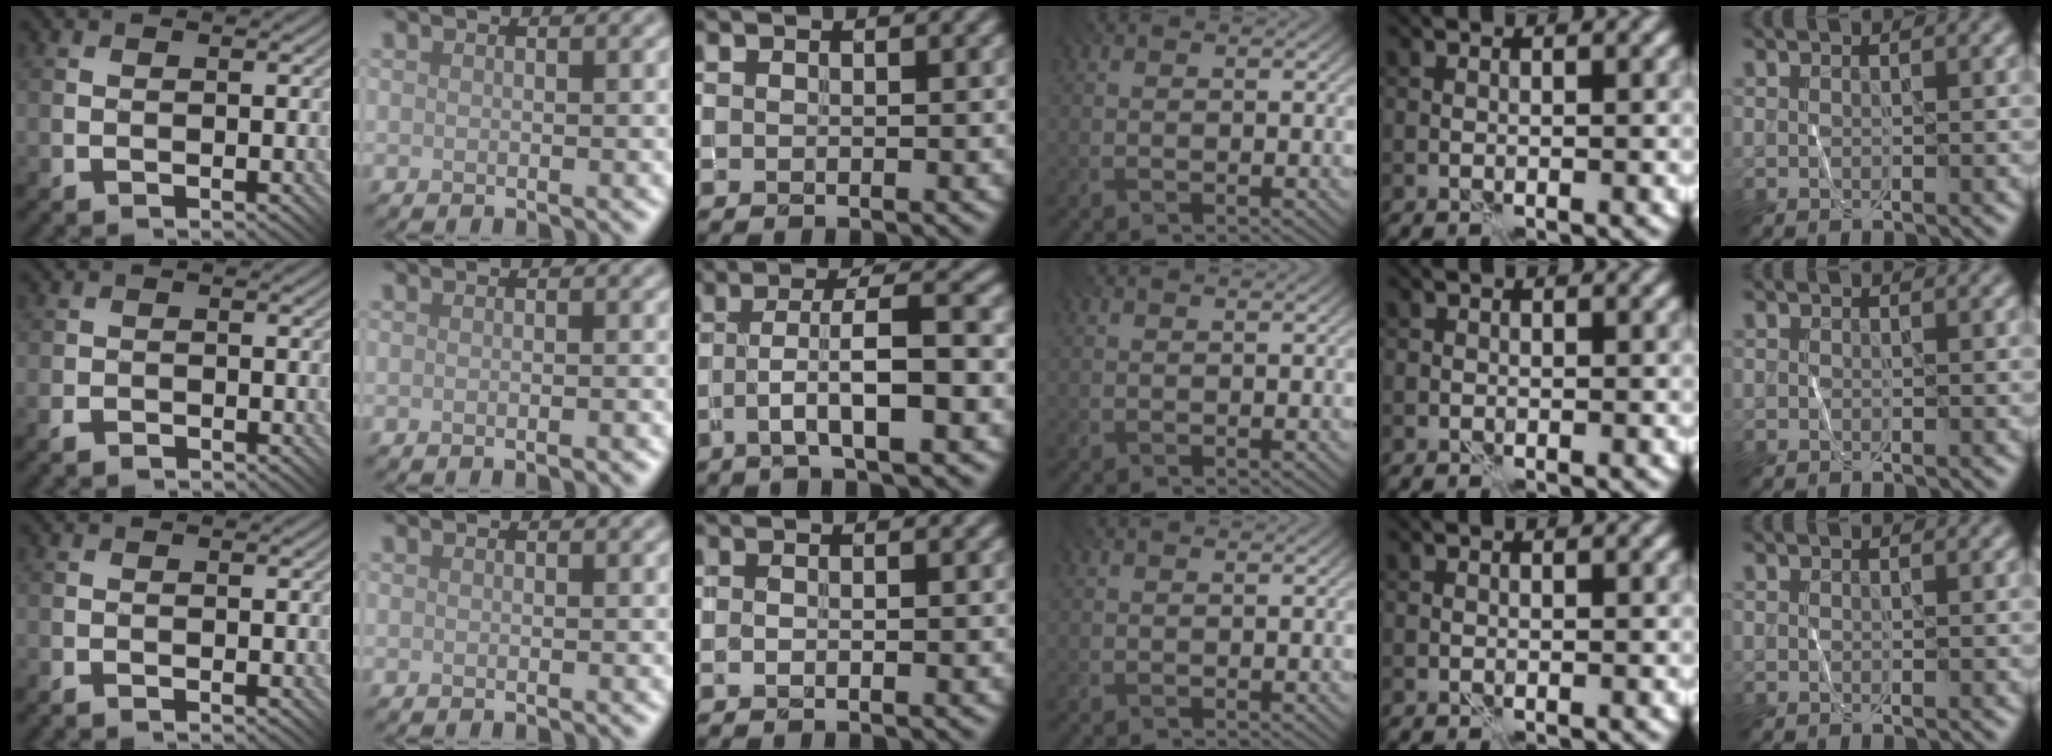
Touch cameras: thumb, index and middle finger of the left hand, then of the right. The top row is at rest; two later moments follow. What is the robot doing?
{"motion": "fold", "object": "shorts"}